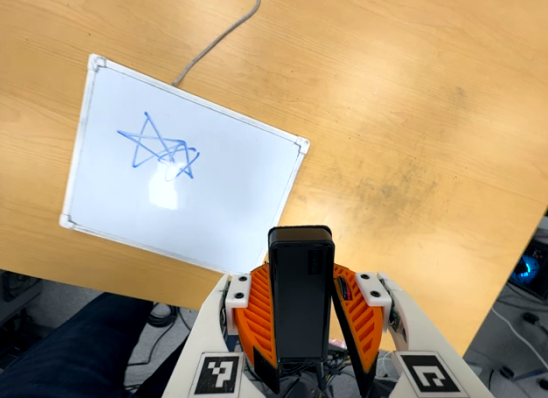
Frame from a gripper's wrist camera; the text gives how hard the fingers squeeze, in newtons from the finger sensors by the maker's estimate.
{"total": 5.6, "left": 5.0, "right": 6.2}